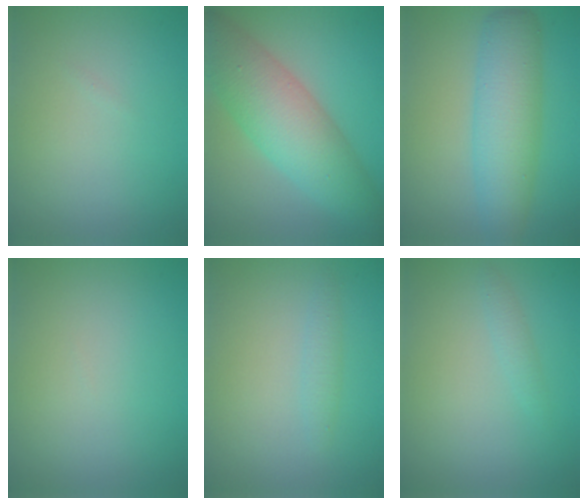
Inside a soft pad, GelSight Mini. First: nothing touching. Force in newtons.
{"total": 8.0, "press": 8.0, "slide": 0.0}
{"total": 6.1, "press": 6.1, "slide": 0.1}
{"total": 0.0}
{"total": 1.1, "press": 1.1, "slide": 0.0}
{"total": 1.0, "press": 1.0, "slide": 0.0}